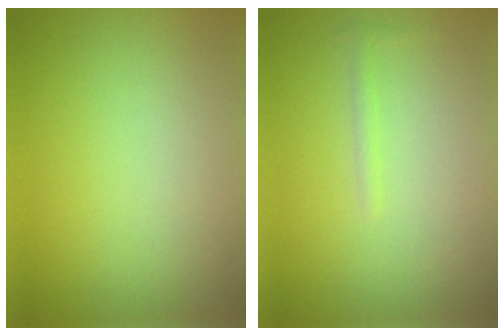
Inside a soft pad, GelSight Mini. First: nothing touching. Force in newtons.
{"total": 0.7, "press": 0.7, "slide": 0.0}